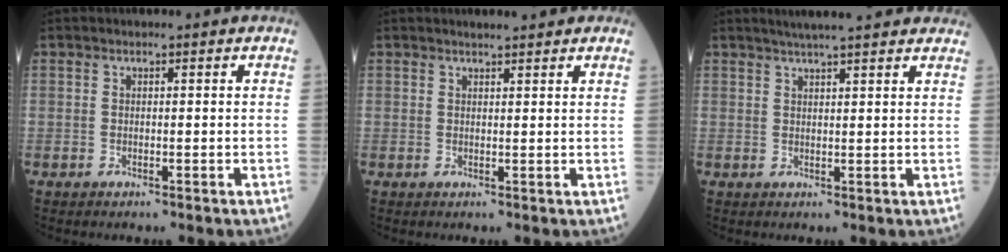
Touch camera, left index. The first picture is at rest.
{"total": 2.8, "force": [2.5, 0.4, 1.3], "torque": [-0.018, 0.012, 0.032]}
{"total": 11.0, "force": [9.5, 1.2, 5.5], "torque": [-0.074, 0.031, 0.113]}